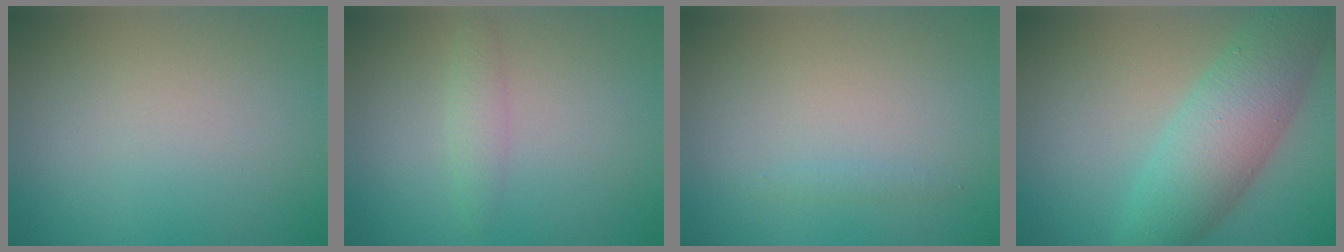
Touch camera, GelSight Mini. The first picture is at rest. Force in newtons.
{"total": 1.5, "press": 1.5, "slide": 0.0}
{"total": 0.5, "press": 0.5, "slide": 0.0}
{"total": 7.4, "press": 7.4, "slide": 0.2}